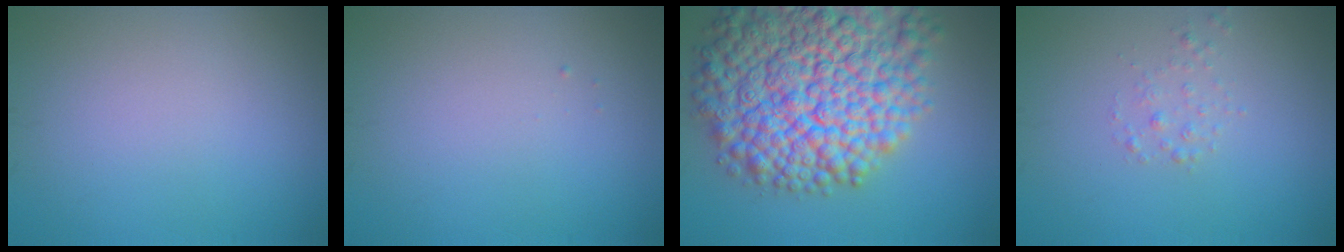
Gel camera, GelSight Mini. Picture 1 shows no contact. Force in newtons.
{"total": 0.0}
{"total": 15.0, "press": 15.0, "slide": 0.7}
{"total": 1.0, "press": 1.0, "slide": 0.0}